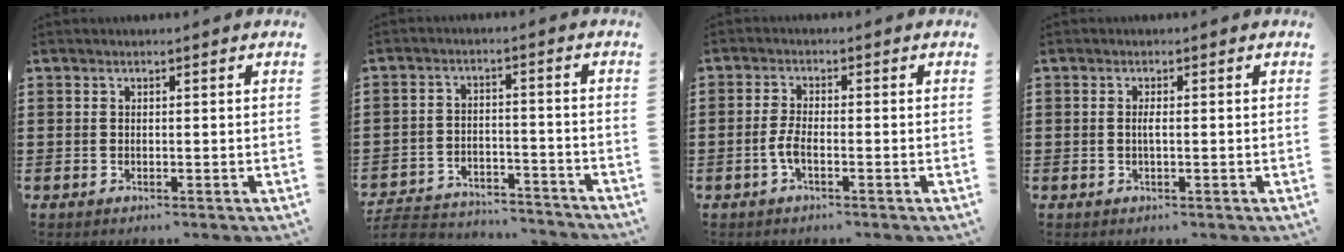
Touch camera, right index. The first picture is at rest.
{"total": 6.0, "force": [-5.8, 1.0, 1.1], "torque": [-0.036, 0.003, -0.118]}
{"total": 2.8, "force": [-1.1, 0.7, 2.5], "torque": [-0.067, -0.006, -0.027]}
{"total": 1.1, "force": [-0.2, 0.1, 1.1], "torque": [-0.030, -0.004, -0.005]}